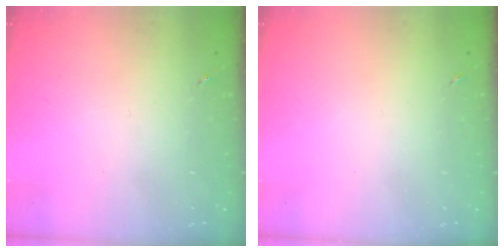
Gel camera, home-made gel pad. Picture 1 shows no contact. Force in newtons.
{"total": 0.0}